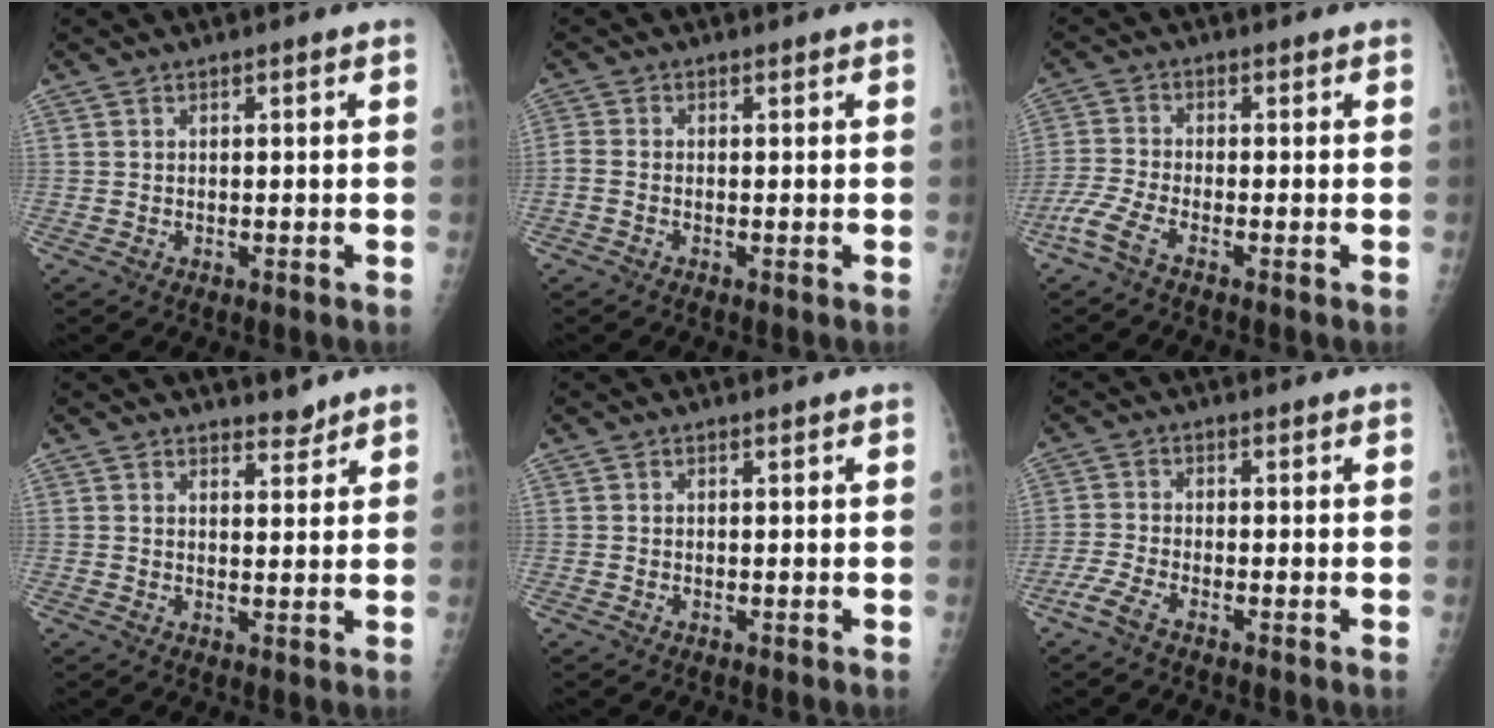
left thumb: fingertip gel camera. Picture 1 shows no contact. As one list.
[{"total": 1.6, "force": [-0.6, 0.8, 1.3], "torque": [-0.031, -0.001, -0.020]}, {"total": 4.6, "force": [-3.2, 0.8, 3.2], "torque": [-0.086, 0.001, -0.077]}, {"total": 2.5, "force": [2.3, 0.8, 0.3], "torque": [0.015, -0.020, 0.033]}, {"total": 0.0}, {"total": 3.1, "force": [-2.4, 0.4, 1.9], "torque": [-0.051, 0.002, -0.058]}]